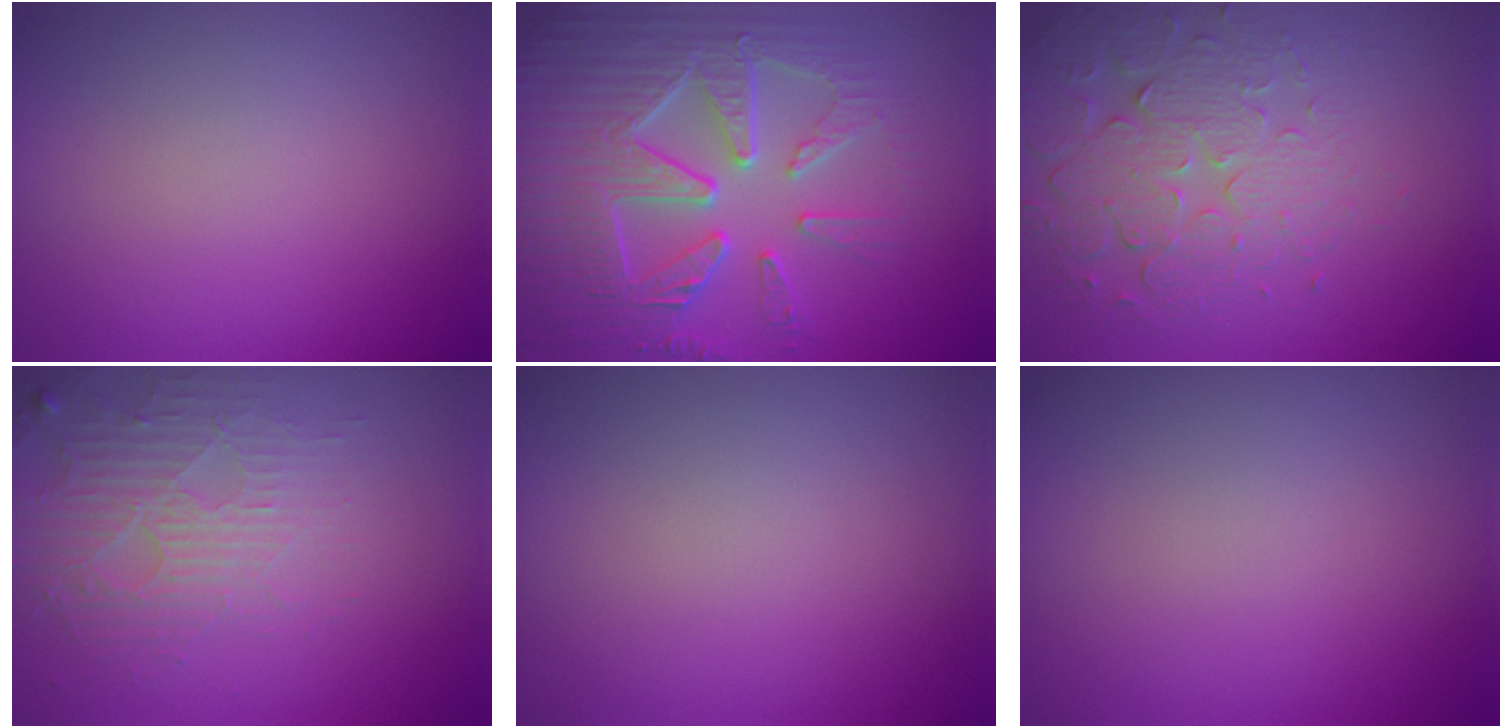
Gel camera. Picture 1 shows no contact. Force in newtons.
{"total": 8.9, "press": 6.5, "slide": 6.1}
{"total": 5.1, "press": 4.5, "slide": 2.5}
{"total": 3.9, "press": 3.5, "slide": 1.6}
{"total": 0.0}
{"total": 0.0}